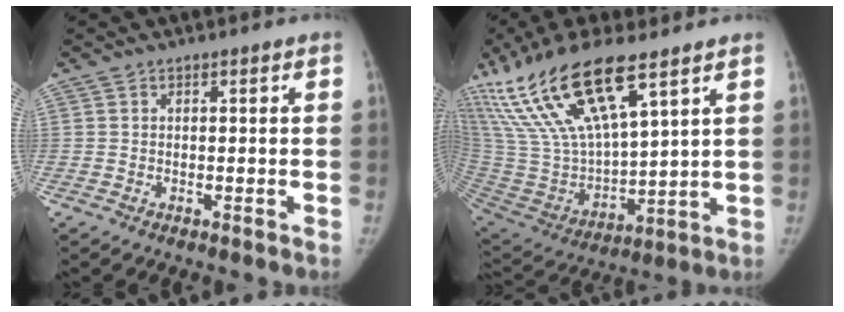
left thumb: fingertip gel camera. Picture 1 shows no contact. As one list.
[{"total": 23.9, "force": [14.6, 7.4, 17.3], "torque": [-0.350, -0.043, 0.291]}]